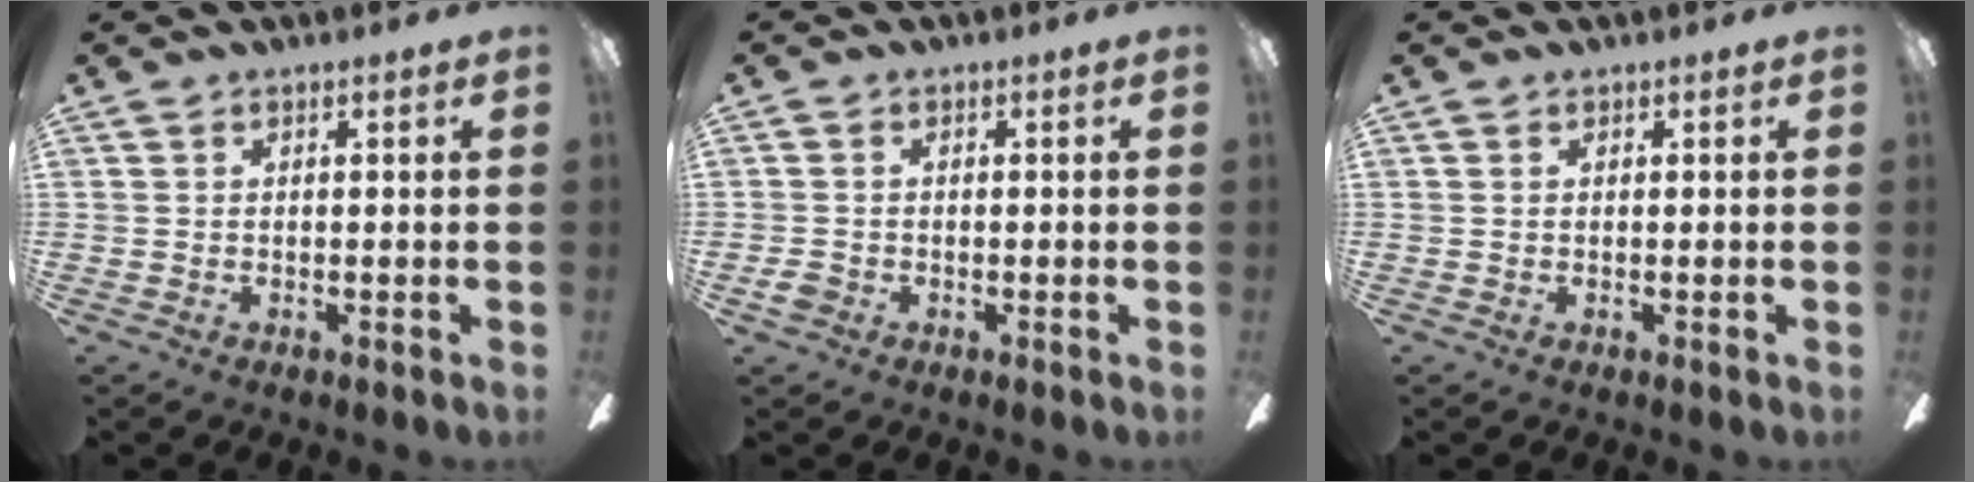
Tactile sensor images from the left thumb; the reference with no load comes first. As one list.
[{"total": 2.4, "force": [-1.1, 1.8, 1.2], "torque": [-0.025, 0.006, -0.022]}, {"total": 0.0}]